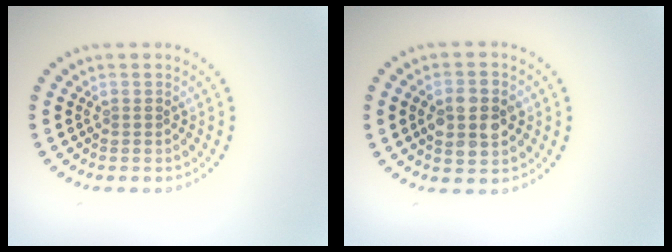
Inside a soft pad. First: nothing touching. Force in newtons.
{"total": 4.5, "press": 4.5, "slide": 0.2}